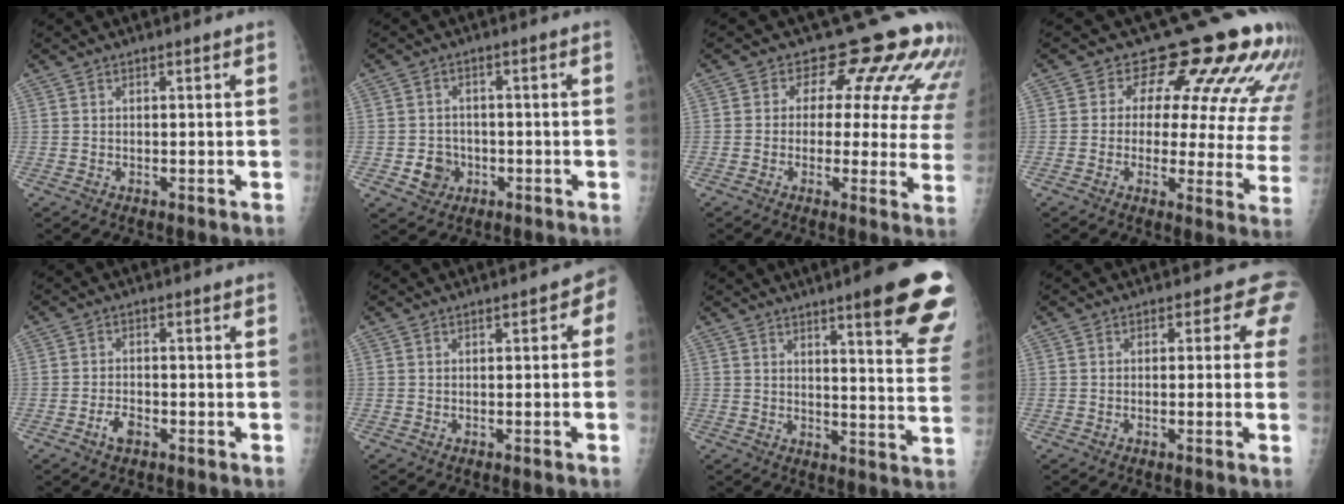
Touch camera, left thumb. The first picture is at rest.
{"total": 4.6, "force": [-1.5, 4.1, 1.3], "torque": [0.002, 0.010, -0.021]}
{"total": 14.2, "force": [9.6, 6.8, 8.0], "torque": [-0.042, -0.042, 0.083]}
{"total": 17.6, "force": [12.4, 7.2, 10.2], "torque": [-0.073, -0.060, 0.125]}
{"total": 2.9, "force": [-1.7, 1.5, 1.7], "torque": [-0.029, 0.012, -0.032]}
{"total": 2.0, "force": [-0.3, 1.4, 1.4], "torque": [0.008, 0.011, -0.012]}
{"total": 17.7, "force": [11.2, 2.5, 13.5], "torque": [-0.138, -0.052, 0.128]}
{"total": 2.7, "force": [1.0, 2.1, 1.3], "torque": [0.015, 0.001, -0.014]}